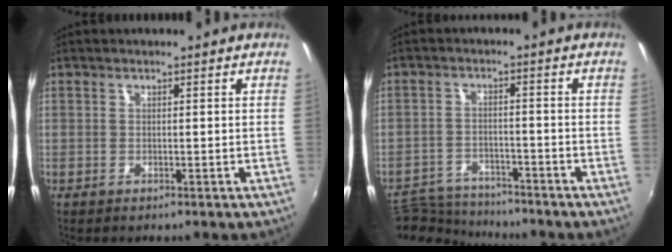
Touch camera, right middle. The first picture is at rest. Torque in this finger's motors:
{"motor_torque": [-0.70, -0.73, -0.28, -0.10]}